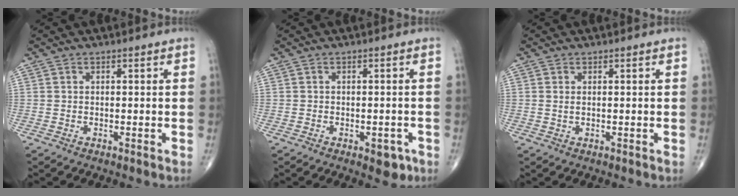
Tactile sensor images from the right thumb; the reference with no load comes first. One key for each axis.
{"total": 3.5, "fx": -1.7, "fy": 1.8, "fz": 2.5, "tx": -0.013, "ty": 0.006, "tz": -0.017}
{"total": 0.7, "fx": 0.2, "fy": 0.2, "fz": 0.6, "tx": -0.012, "ty": -0.002, "tz": 0.007}